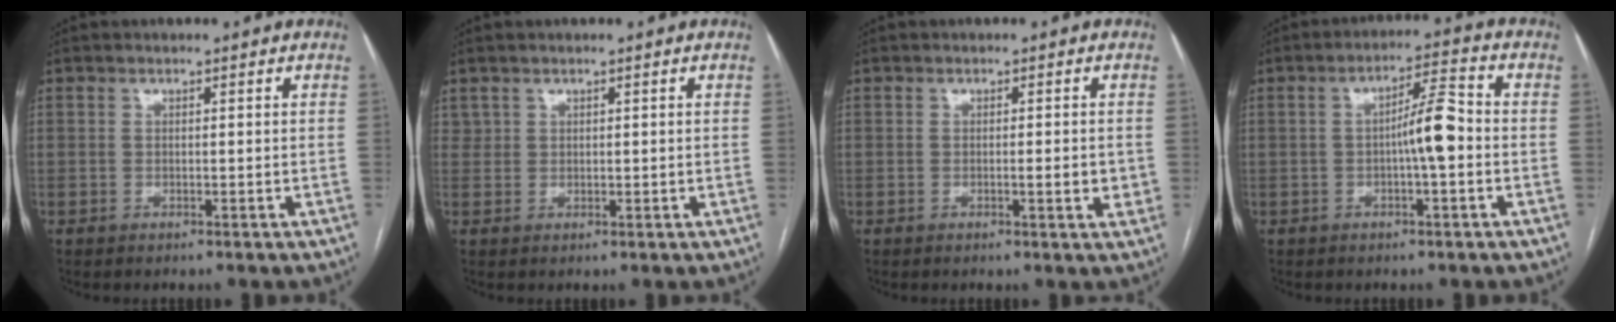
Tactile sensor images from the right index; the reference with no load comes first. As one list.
[{"total": 1.4, "force": [1.0, 1.0, 0.2], "torque": [0.005, 0.001, 0.017]}, {"total": 2.7, "force": [-0.3, 0.5, 2.6], "torque": [-0.038, -0.003, -0.005]}, {"total": 6.2, "force": [-0.8, 0.7, 6.1], "torque": [-0.101, 0.016, -0.014]}]